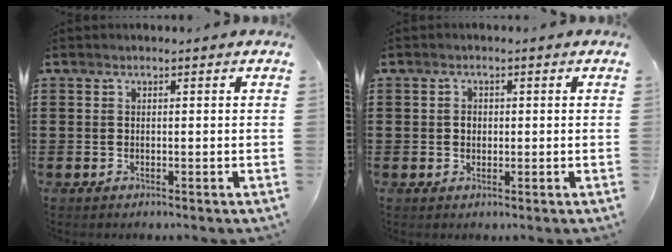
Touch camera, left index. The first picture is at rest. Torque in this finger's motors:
{"motor_torque": [0.53, 0.33, 0.12, 0.04]}